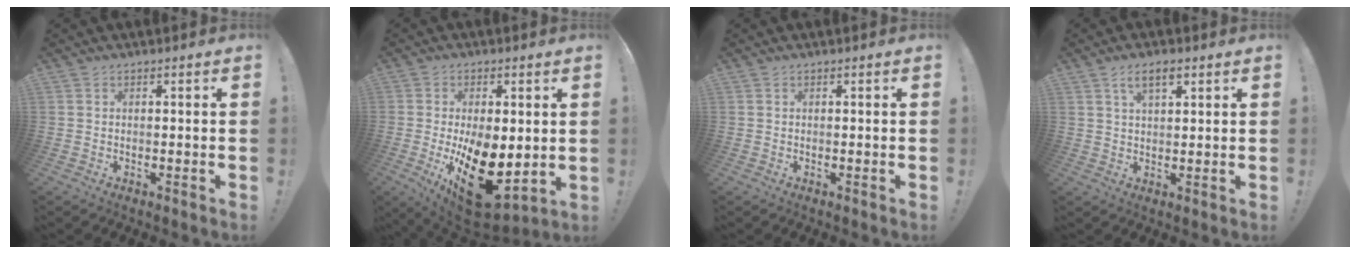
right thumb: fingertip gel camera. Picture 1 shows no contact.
{"total": 19.5, "force": [-4.5, 10.2, 16.0], "torque": [-0.231, 0.000, -0.054]}
{"total": 0.0}
{"total": 5.1, "force": [2.6, 2.1, 3.8], "torque": [-0.061, -0.004, 0.044]}